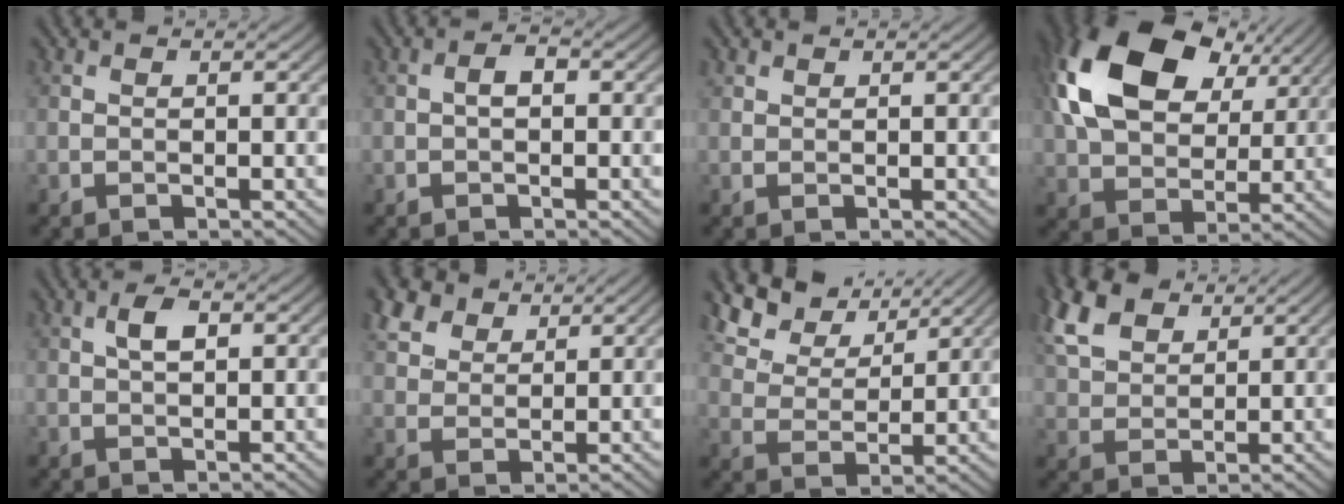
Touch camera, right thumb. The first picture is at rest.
{"total": 1.6, "force": [-0.1, 0.9, 1.3], "torque": [-0.023, 0.008, -0.005]}
{"total": 0.8, "force": [0.6, 0.5, 0.1], "torque": [-0.002, -0.001, 0.015]}
{"total": 17.7, "force": [6.7, 11.3, 11.8], "torque": [-0.272, 0.029, 0.124]}
{"total": 2.6, "force": [0.8, 1.2, 2.2], "torque": [-0.043, 0.005, 0.012]}
{"total": 6.1, "force": [4.0, 3.6, 2.7], "torque": [-0.078, 0.008, 0.084]}
{"total": 8.9, "force": [6.7, 4.3, 4.1], "torque": [-0.107, -0.009, 0.136]}
{"total": 8.9, "force": [5.2, 5.1, 5.1], "torque": [-0.148, 0.022, 0.107]}